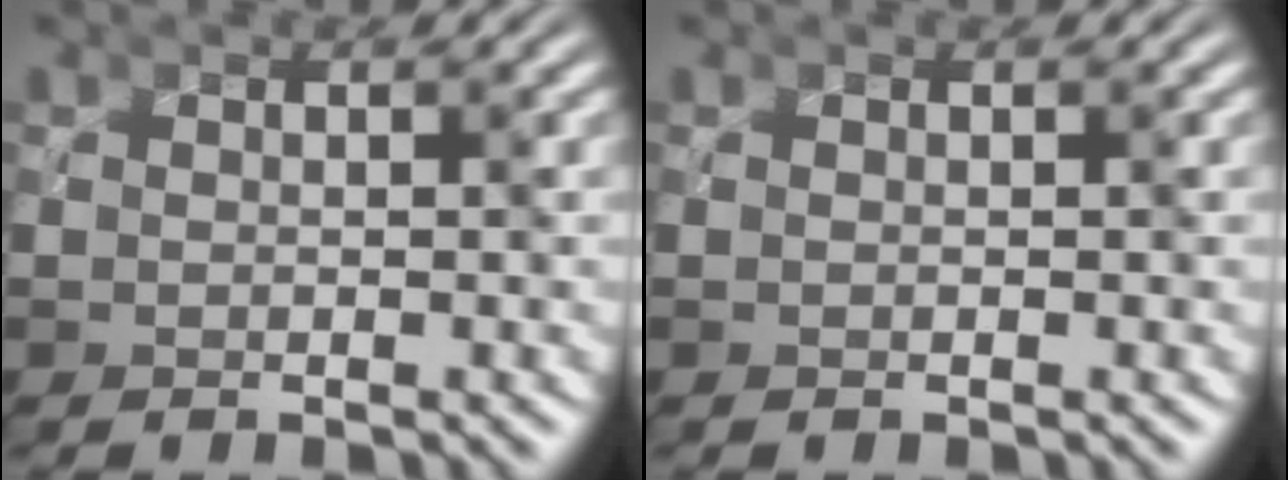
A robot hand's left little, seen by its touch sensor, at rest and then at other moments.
{"total": 0.0}